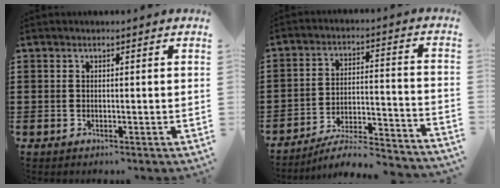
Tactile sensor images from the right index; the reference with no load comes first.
{"total": 5.8, "force": [-5.2, 0.6, 2.6], "torque": [-0.042, -0.010, -0.102]}